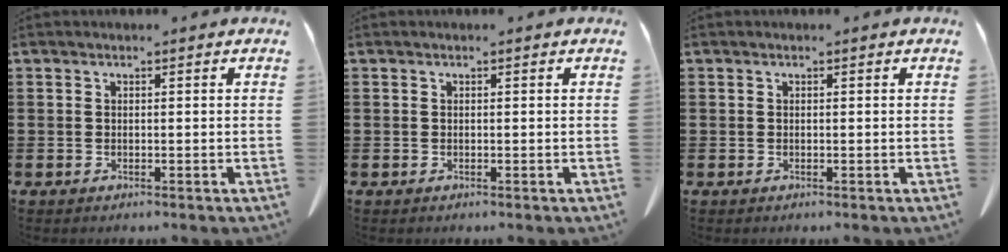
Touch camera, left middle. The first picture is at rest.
{"total": 0.0}
{"total": 0.0}